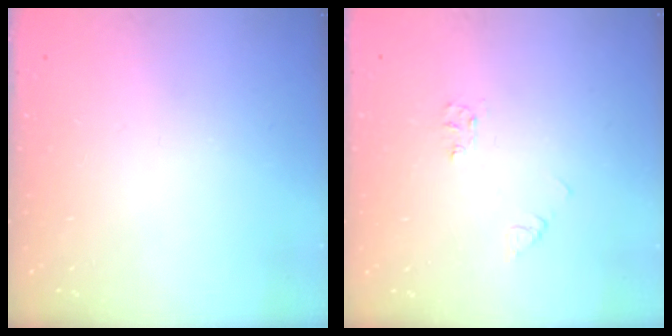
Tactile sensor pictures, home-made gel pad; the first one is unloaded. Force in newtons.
{"total": 5.0, "press": 5.0, "slide": 0.4}